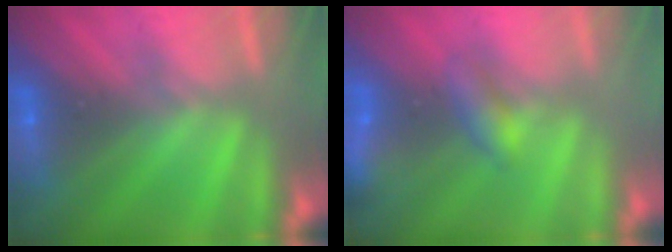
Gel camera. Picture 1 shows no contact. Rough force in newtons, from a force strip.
{"total": 2.1}